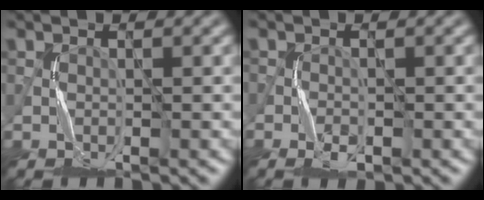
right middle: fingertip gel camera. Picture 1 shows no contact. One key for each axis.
{"total": 1.5, "fx": -1.0, "fy": 0.7, "fz": 0.7, "tx": -0.018, "ty": -0.005, "tz": -0.019}